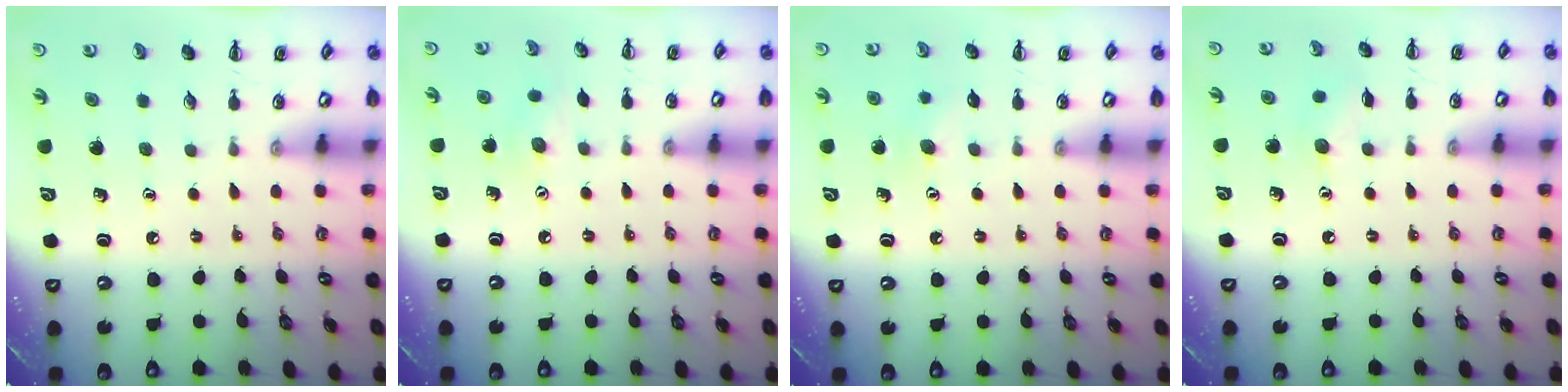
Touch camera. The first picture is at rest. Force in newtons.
{"total": 6.2, "press": 6.1, "slide": 1.1}
{"total": 6.9, "press": 6.7, "slide": 1.5}
{"total": 5.5, "press": 5.3, "slide": 1.3}